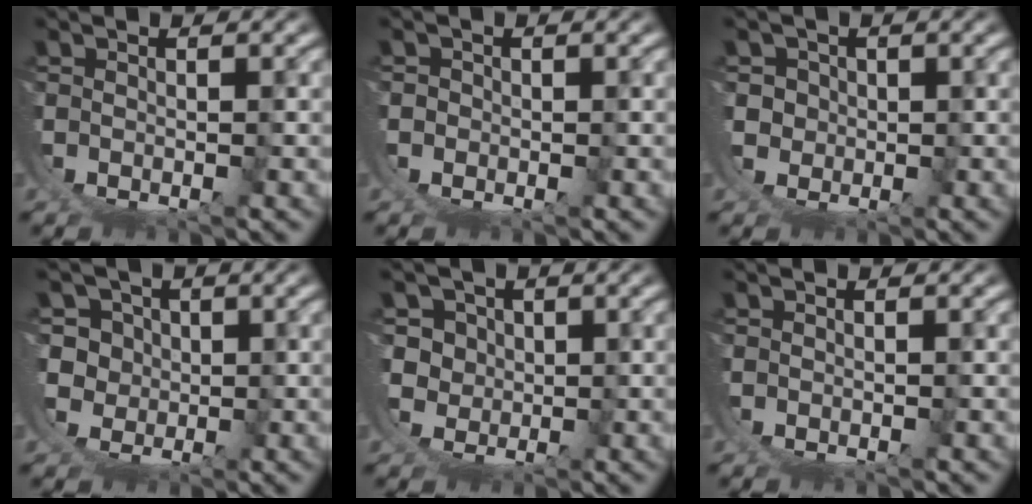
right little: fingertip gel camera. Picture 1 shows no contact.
{"total": 1.6, "force": [-0.6, 1.5, 0.2], "torque": [-0.009, -0.007, -0.014]}
{"total": 5.8, "force": [-0.4, 5.4, 2.1], "torque": [-0.067, -0.037, 0.002]}
{"total": 8.3, "force": [0.0, 7.7, 3.3], "torque": [-0.092, -0.043, 0.006]}
{"total": 7.2, "force": [0.2, 6.5, 2.9], "torque": [-0.087, -0.042, 0.012]}
{"total": 0.0}